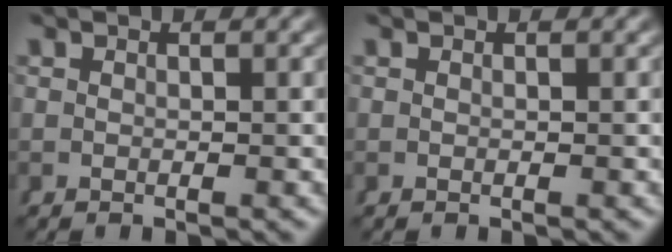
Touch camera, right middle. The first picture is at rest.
{"total": 0.0}